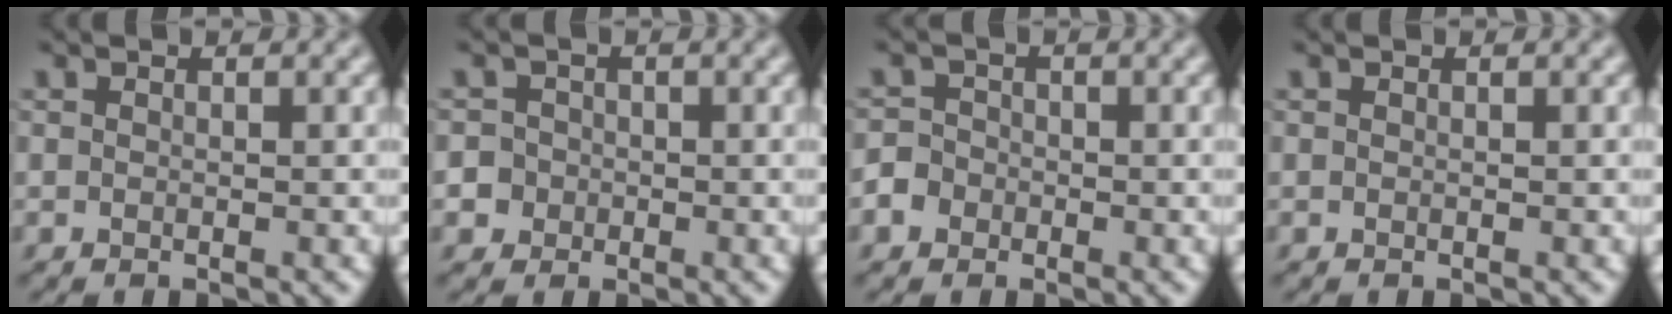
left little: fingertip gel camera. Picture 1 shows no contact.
{"total": 4.2, "force": [-1.1, 3.9, 0.8], "torque": [-0.003, 0.013, -0.037]}
{"total": 4.2, "force": [-2.2, 3.5, 0.9], "torque": [-0.008, -0.001, -0.060]}
{"total": 0.0}